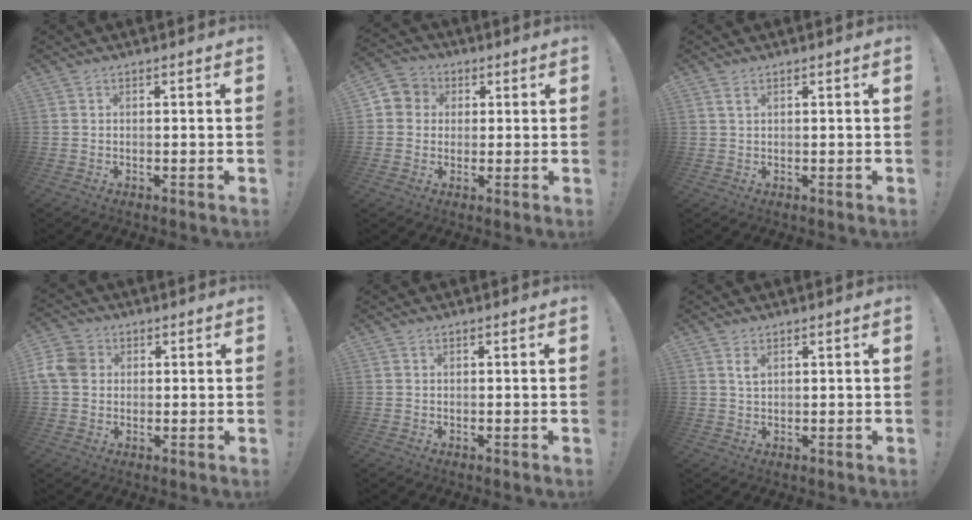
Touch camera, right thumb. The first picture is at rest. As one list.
[{"total": 5.7, "force": [0.2, 5.5, 1.6], "torque": [-0.024, 0.012, 0.006]}, {"total": 1.7, "force": [0.9, 0.5, 1.4], "torque": [-0.022, -0.001, 0.014]}, {"total": 9.2, "force": [1.5, 7.5, 5.2], "torque": [-0.118, 0.007, 0.031]}, {"total": 0.0}, {"total": 2.3, "force": [1.2, 1.2, 1.5], "torque": [-0.018, -0.005, 0.018]}]